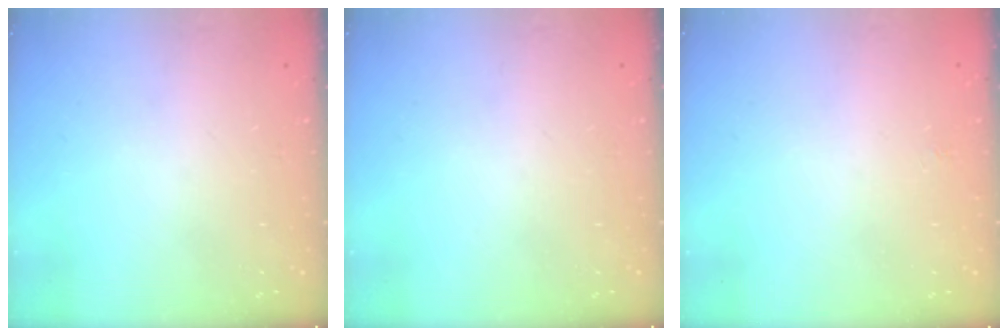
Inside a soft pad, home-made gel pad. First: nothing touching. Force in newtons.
{"total": 0.0}
{"total": 2.3, "press": 2.3, "slide": 0.3}